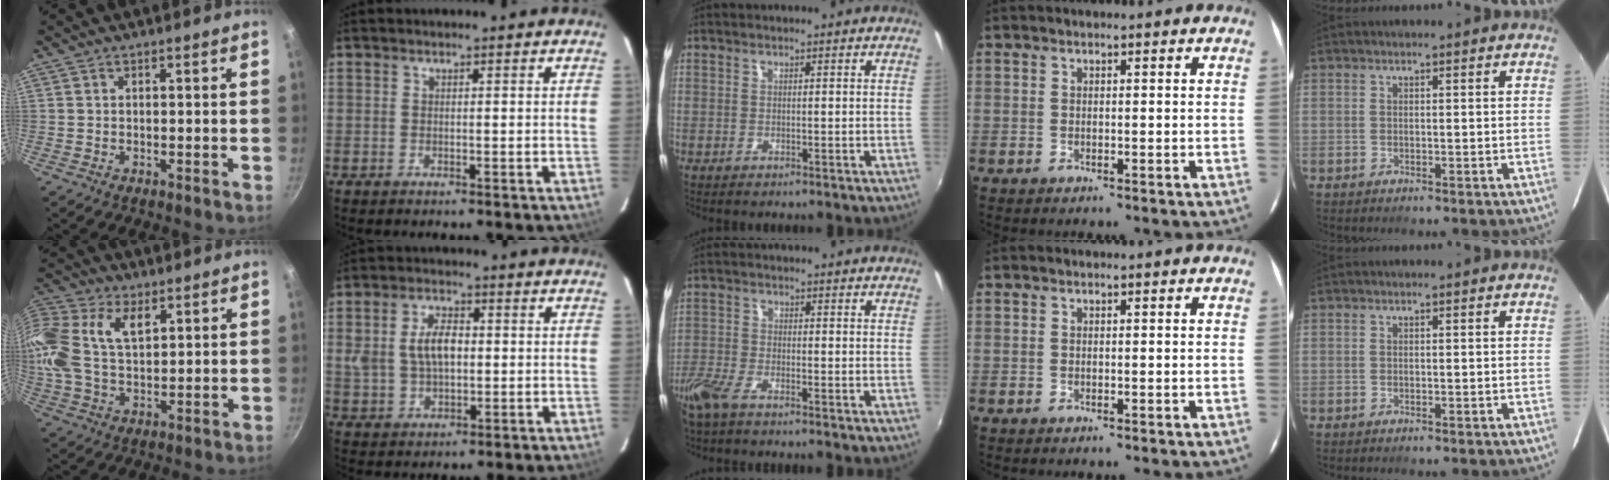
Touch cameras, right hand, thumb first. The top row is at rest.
{"thumb": {"total": 19.4, "force": [6.2, 12.3, 13.8], "torque": [-0.316, 0.021, 0.108]}, "index": {"total": 7.7, "force": [0.7, 4.7, 6.1], "torque": [-0.121, 0.013, 0.021]}, "middle": {"total": 5.2, "force": [-4.1, 1.4, 2.9], "torque": [-0.079, -0.012, -0.088]}}